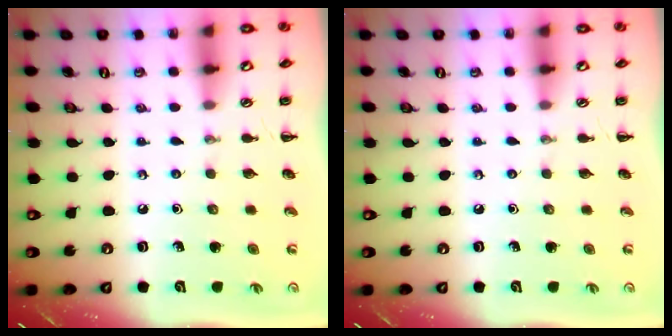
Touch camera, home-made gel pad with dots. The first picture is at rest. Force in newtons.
{"total": 0.0}